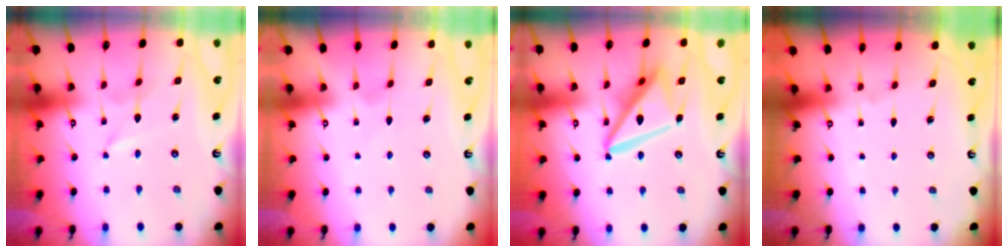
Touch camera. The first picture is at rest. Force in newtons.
{"total": 3.1, "press": 3.1, "slide": 0.4}
{"total": 16.5, "press": 16.4, "slide": 1.9}
{"total": 0.0}